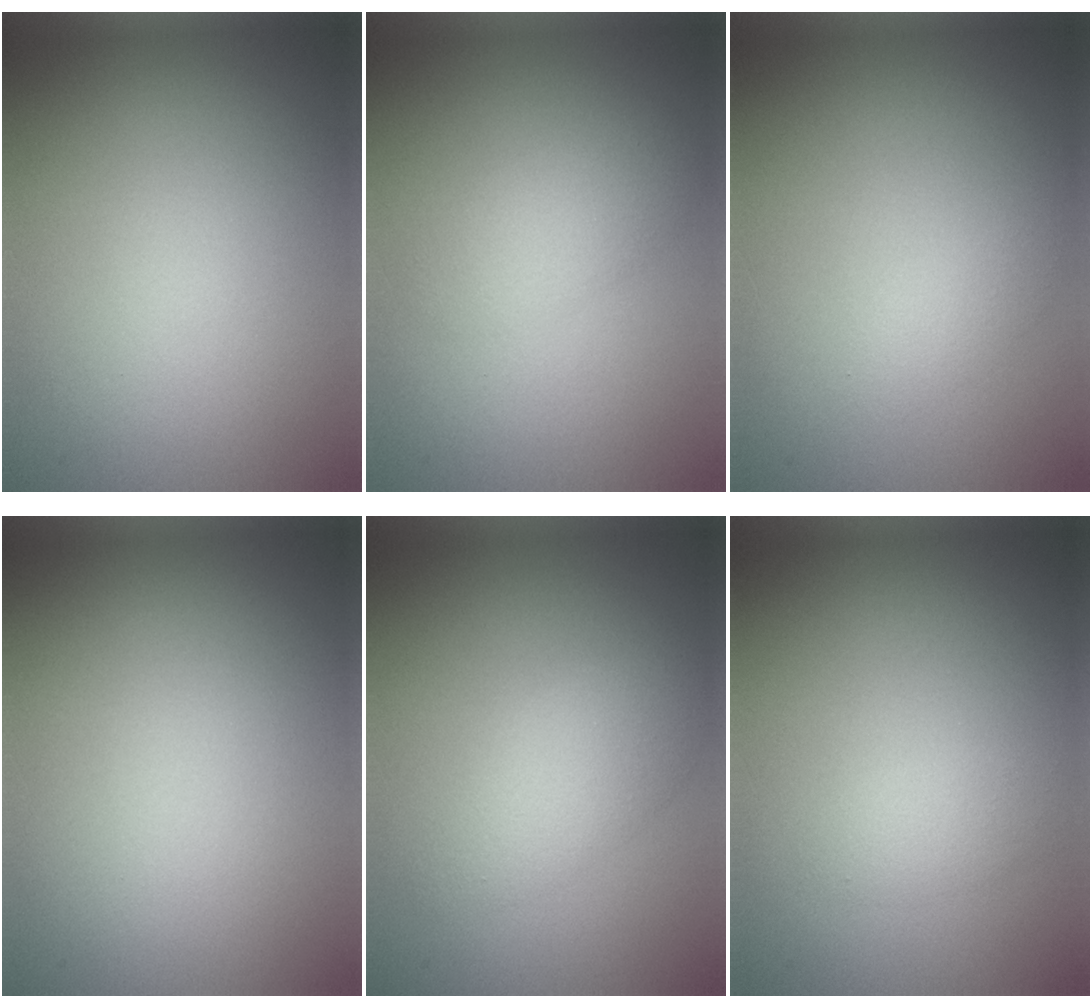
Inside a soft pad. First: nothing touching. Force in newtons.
{"total": 2.2, "press": 2.2, "slide": 0.0}
{"total": 1.0, "press": 1.0, "slide": 0.0}
{"total": 0.0}
{"total": 2.9, "press": 2.9, "slide": 0.1}
{"total": 1.4, "press": 1.4, "slide": 0.1}